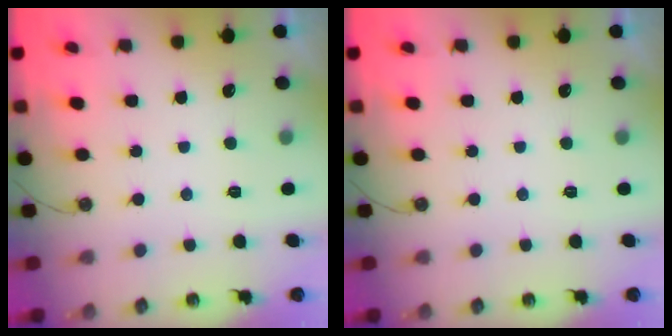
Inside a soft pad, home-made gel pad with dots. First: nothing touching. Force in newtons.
{"total": 0.0}